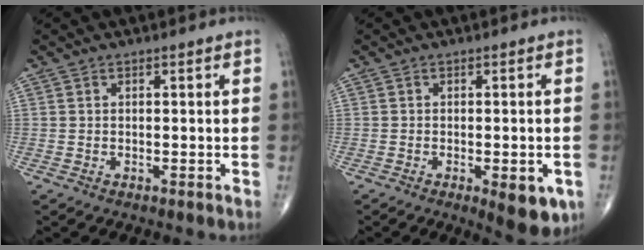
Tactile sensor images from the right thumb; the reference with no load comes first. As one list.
[{"total": 7.3, "force": [-2.7, 2.7, 6.3], "torque": [-0.061, -0.005, -0.027]}]